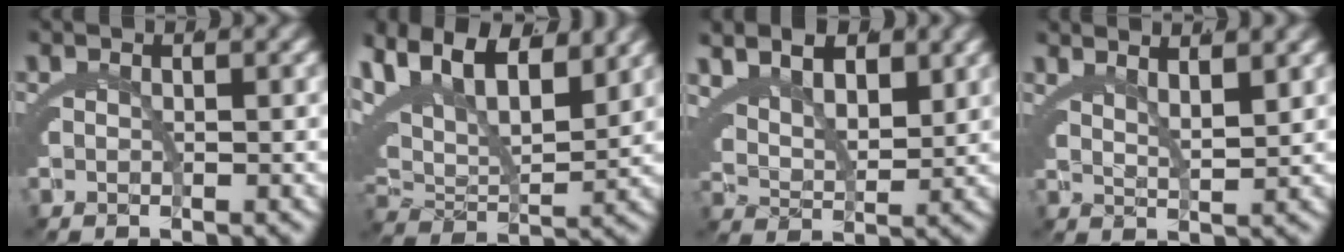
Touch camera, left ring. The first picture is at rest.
{"total": 12.1, "force": [4.8, 7.9, 7.8], "torque": [-0.164, -0.001, 0.074]}
{"total": 7.9, "force": [3.9, 5.2, 4.5], "torque": [-0.091, 0.004, 0.054]}
{"total": 3.5, "force": [2.9, 0.3, 2.0], "torque": [-0.026, 0.000, 0.052]}